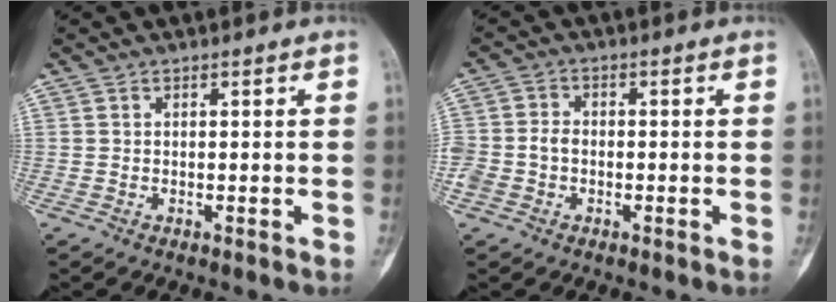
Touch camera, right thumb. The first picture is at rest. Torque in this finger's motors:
{"motor_torque": [0.10, 0.04, 0.54, -0.11, 0.04]}